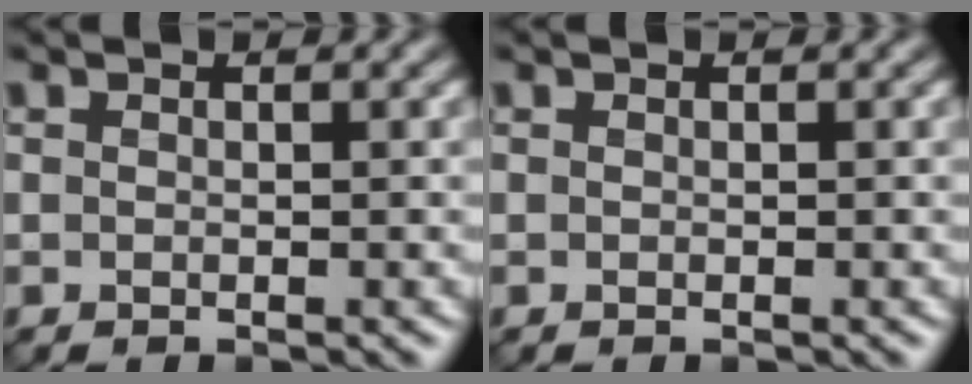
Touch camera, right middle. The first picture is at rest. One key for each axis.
{"total": 0.0}